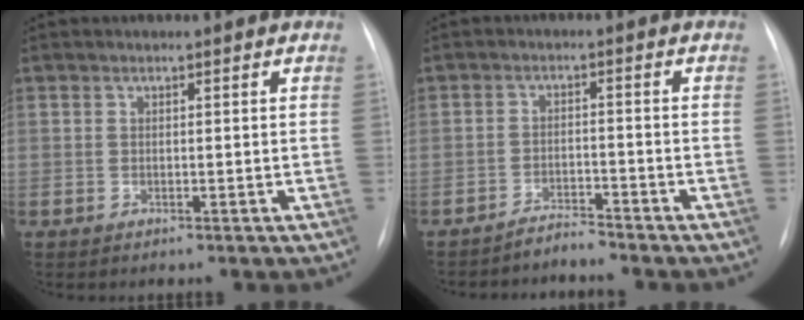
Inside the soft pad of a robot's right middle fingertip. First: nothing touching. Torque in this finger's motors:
{"motor_torque": [0.10, -0.17, 0.03, 0.01]}